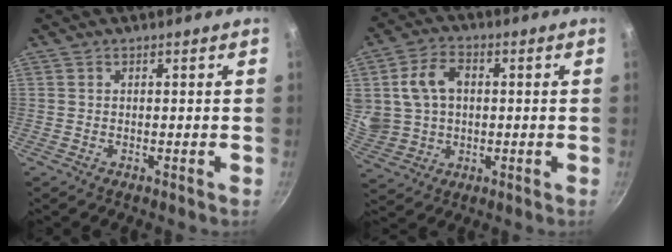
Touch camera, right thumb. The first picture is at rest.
{"total": 12.5, "force": [1.9, 9.6, 7.8], "torque": [-0.133, 0.006, 0.041]}